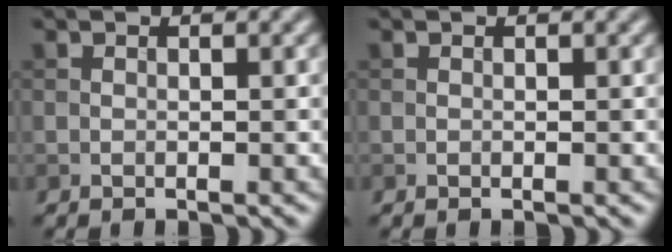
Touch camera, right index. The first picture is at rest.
{"total": 0.0}